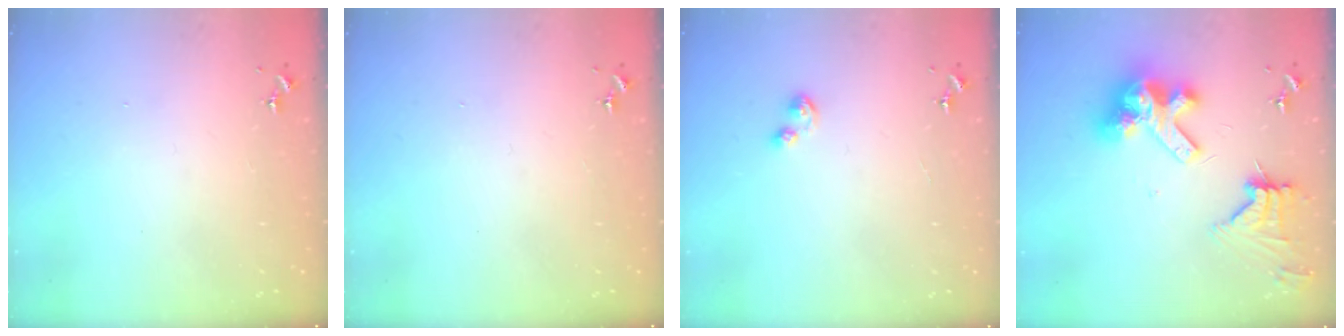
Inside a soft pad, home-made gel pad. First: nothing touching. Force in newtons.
{"total": 0.0}
{"total": 4.5, "press": 4.5, "slide": 0.4}
{"total": 15.6, "press": 15.4, "slide": 1.9}